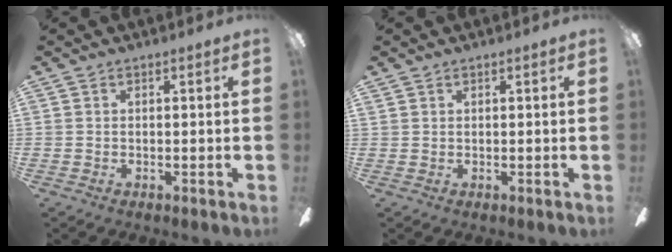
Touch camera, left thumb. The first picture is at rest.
{"total": 0.5, "force": [0.4, 0.3, 0.0], "torque": [0.000, 0.002, 0.006]}